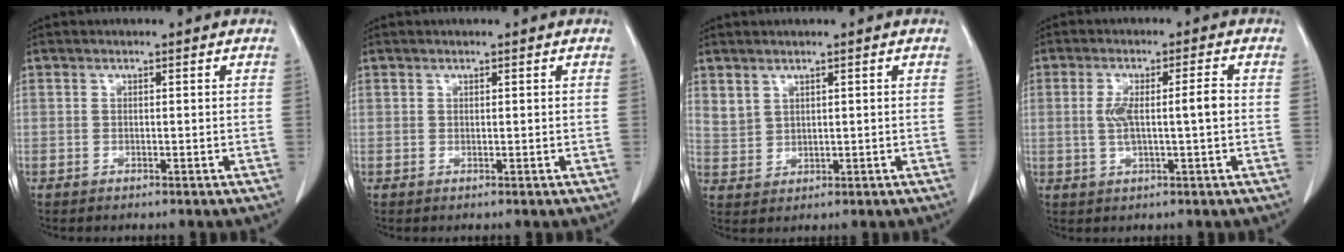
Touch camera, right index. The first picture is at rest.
{"total": 0.0}
{"total": 2.7, "force": [2.0, 1.6, 0.7], "torque": [-0.014, -0.002, 0.048]}
{"total": 5.9, "force": [0.0, 0.6, 5.8], "torque": [-0.111, 0.011, 0.003]}